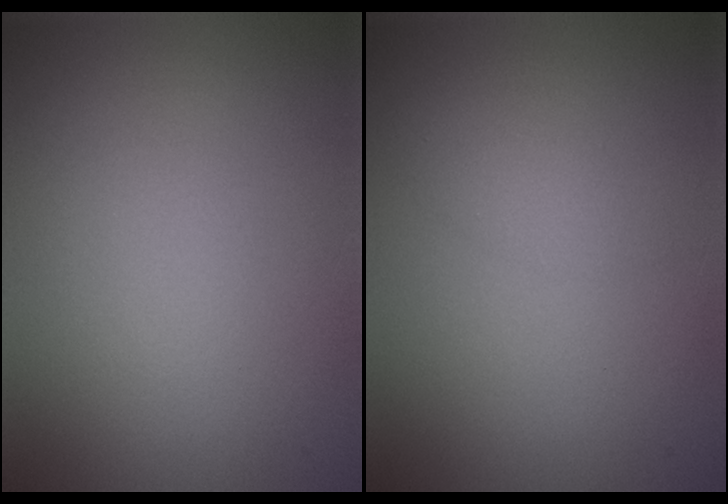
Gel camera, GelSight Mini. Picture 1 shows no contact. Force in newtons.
{"total": 1.0, "press": 1.0, "slide": 0.1}